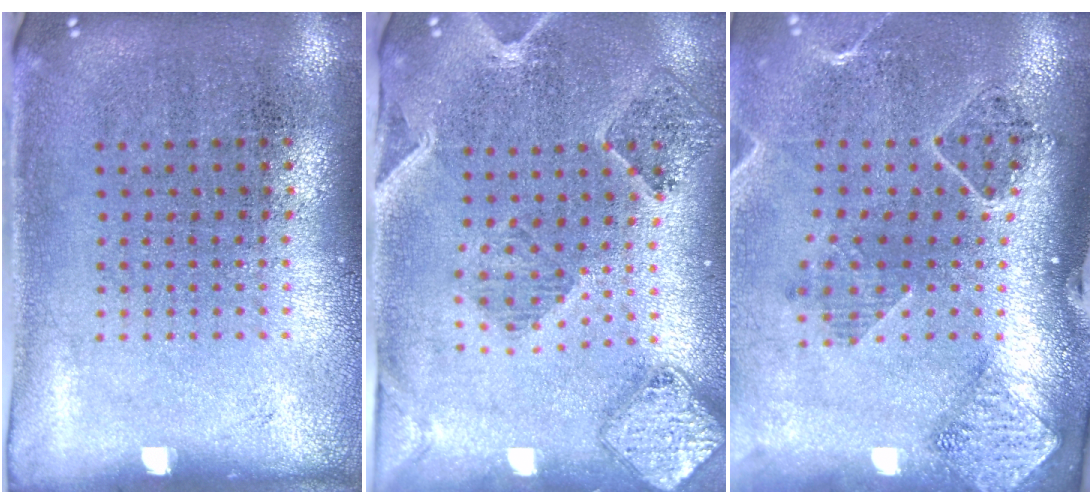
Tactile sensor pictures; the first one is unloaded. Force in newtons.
{"total": 1.4, "press": 1.4, "slide": 0.3}
{"total": 1.5, "press": 1.5, "slide": 0.1}